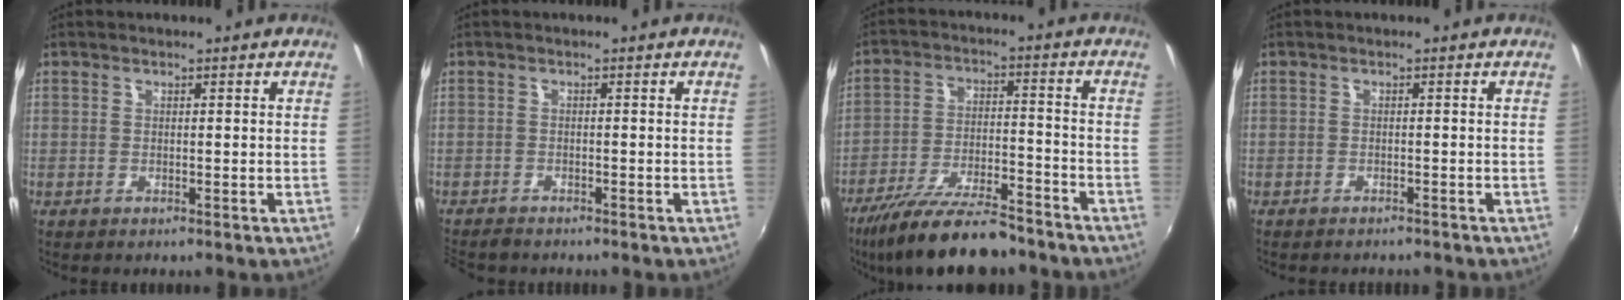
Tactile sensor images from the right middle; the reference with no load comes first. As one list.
[{"total": 3.6, "force": [-3.4, 1.0, 0.9], "torque": [-0.034, -0.018, -0.064]}, {"total": 17.2, "force": [-14.2, 4.1, 8.8], "torque": [-0.175, -0.024, -0.228]}, {"total": 2.8, "force": [-2.6, 0.7, 0.8], "torque": [-0.024, -0.011, -0.038]}]